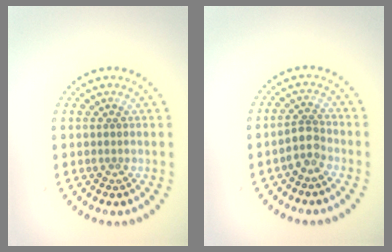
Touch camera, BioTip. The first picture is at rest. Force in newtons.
{"total": 2.0, "press": 1.6, "slide": 1.2}